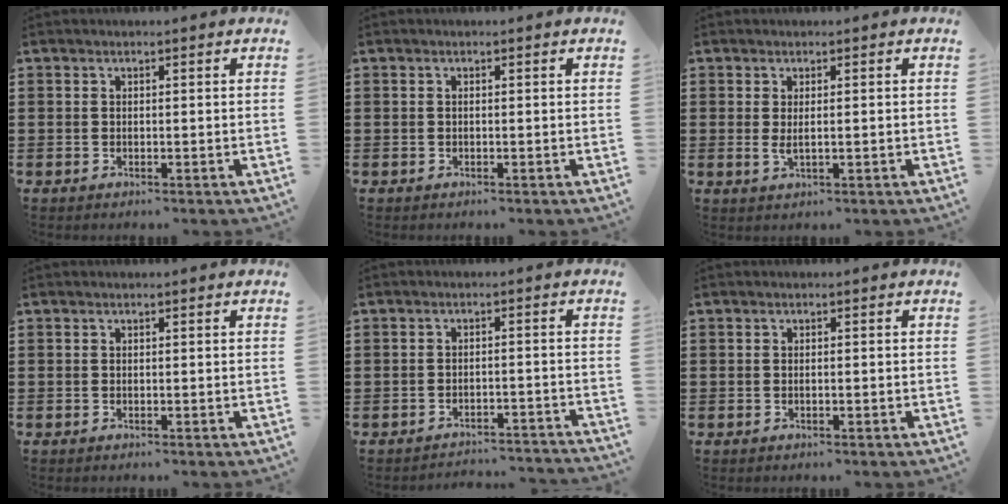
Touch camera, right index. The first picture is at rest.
{"total": 0.0}
{"total": 2.1, "force": [0.1, 0.3, 2.1], "torque": [-0.046, -0.009, 0.000]}
{"total": 0.0}
{"total": 2.7, "force": [-2.7, 0.1, 0.0], "torque": [-0.006, -0.001, -0.057]}
{"total": 0.6, "force": [-0.2, 0.0, 0.5], "torque": [-0.010, -0.004, -0.003]}